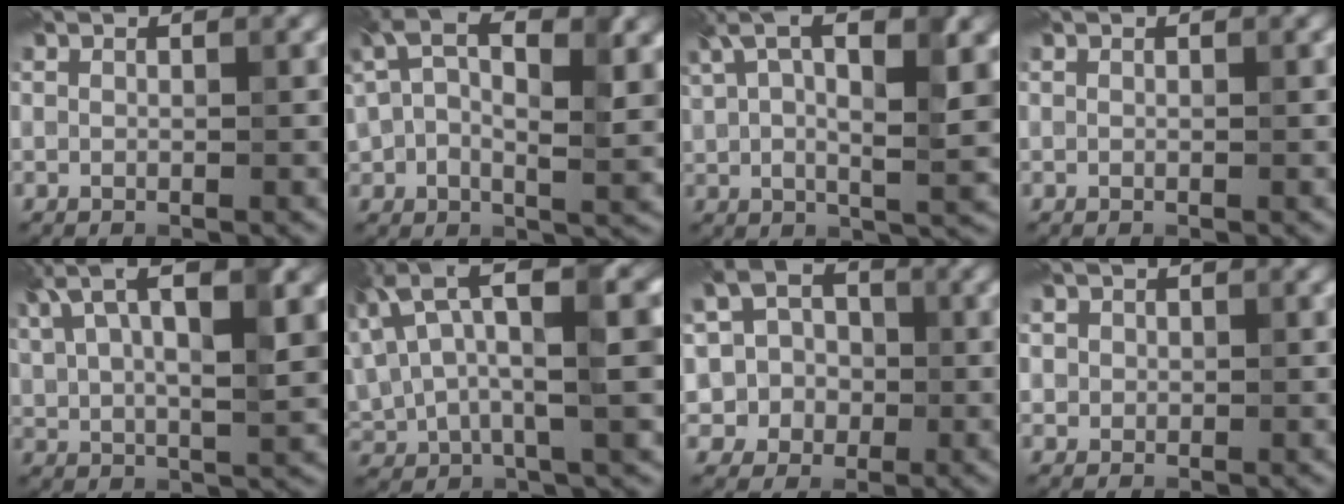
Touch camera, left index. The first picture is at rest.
{"total": 9.6, "force": [2.6, 5.0, 7.7], "torque": [-0.155, 0.001, 0.037]}
{"total": 10.3, "force": [4.3, 4.1, 8.4], "torque": [-0.161, 0.007, 0.070]}
{"total": 0.0}
{"total": 11.0, "force": [5.0, 4.1, 8.9], "torque": [-0.161, 0.011, 0.083]}
{"total": 11.8, "force": [5.6, 3.9, 9.6], "torque": [-0.208, 0.018, 0.097]}
{"total": 4.4, "force": [-0.7, 4.0, 1.6], "torque": [-0.010, 0.004, -0.022]}
{"total": 1.1, "force": [0.2, 1.1, 0.2], "torque": [0.001, -0.008, 0.006]}